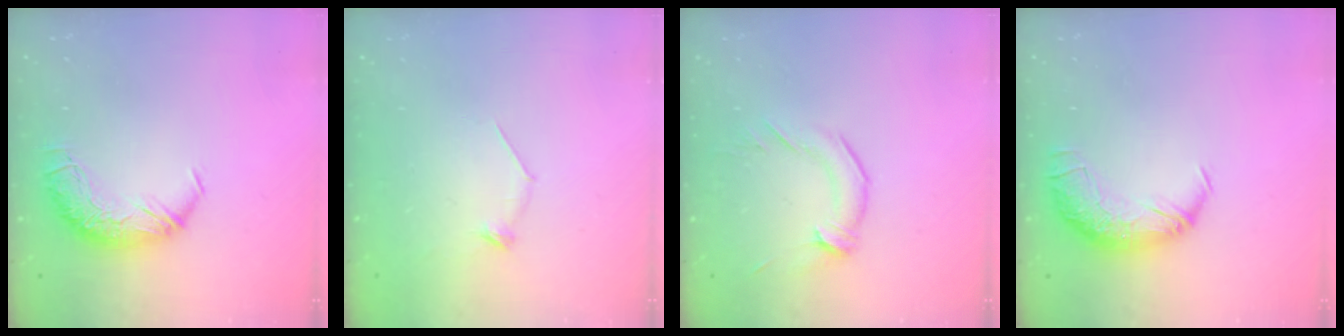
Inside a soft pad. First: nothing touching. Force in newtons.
{"total": 7.8, "press": 7.8, "slide": 0.5}
{"total": 2.1, "press": 2.1, "slide": 0.5}
{"total": 1.5, "press": 0.2, "slide": 1.5}